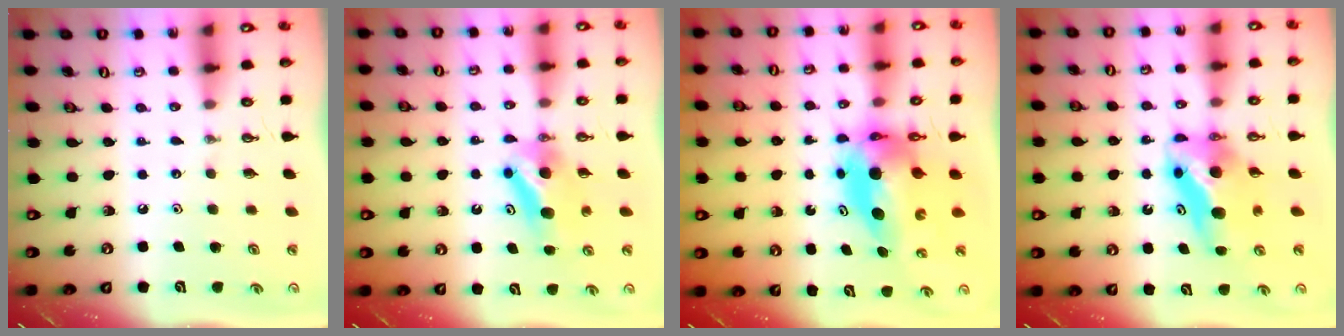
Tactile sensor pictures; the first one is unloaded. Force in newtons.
{"total": 7.6, "press": 7.0, "slide": 2.9}
{"total": 8.3, "press": 8.2, "slide": 0.9}
{"total": 9.4, "press": 9.0, "slide": 2.7}